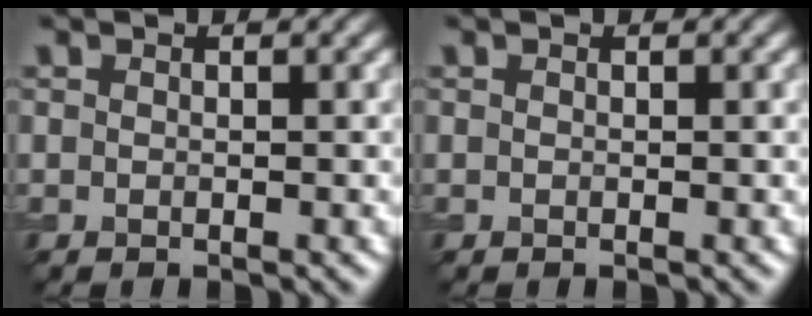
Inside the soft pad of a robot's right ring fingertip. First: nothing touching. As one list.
[{"total": 0.0}]